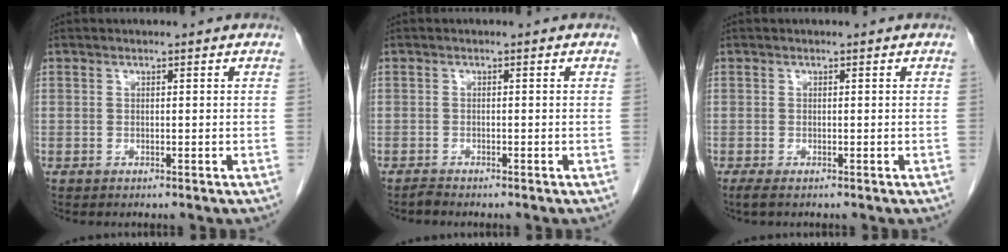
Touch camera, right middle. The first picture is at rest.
{"total": 0.8, "force": [-0.8, 0.0, 0.1], "torque": [-0.007, -0.002, -0.015]}
{"total": 1.3, "force": [-1.0, 0.2, 0.8], "torque": [-0.018, -0.006, -0.015]}